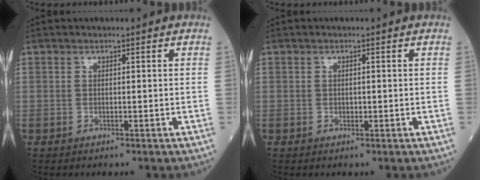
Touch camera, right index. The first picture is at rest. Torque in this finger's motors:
{"motor_torque": [0.21, 0.08, 0.05, -0.01]}